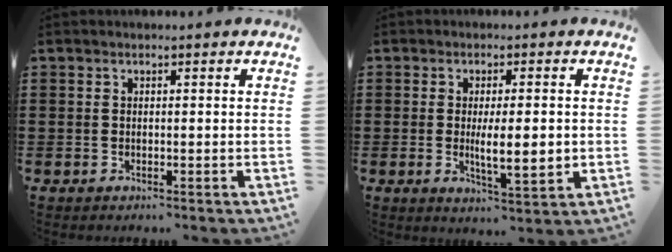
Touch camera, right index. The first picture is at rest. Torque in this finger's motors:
{"motor_torque": [1.82, -0.15, 0.53, 0.19]}